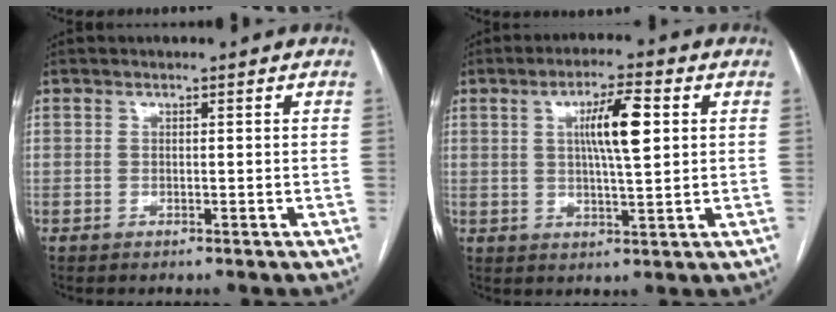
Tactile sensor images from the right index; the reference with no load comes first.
{"total": 7.8, "force": [1.9, 0.8, 7.5], "torque": [-0.131, 0.006, 0.033]}